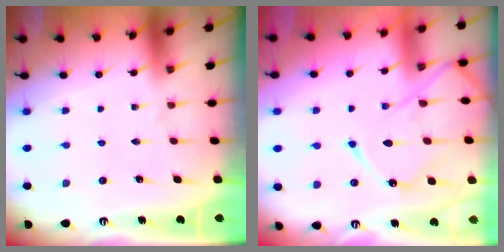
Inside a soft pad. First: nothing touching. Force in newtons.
{"total": 14.0, "press": 14.0, "slide": 0.6}